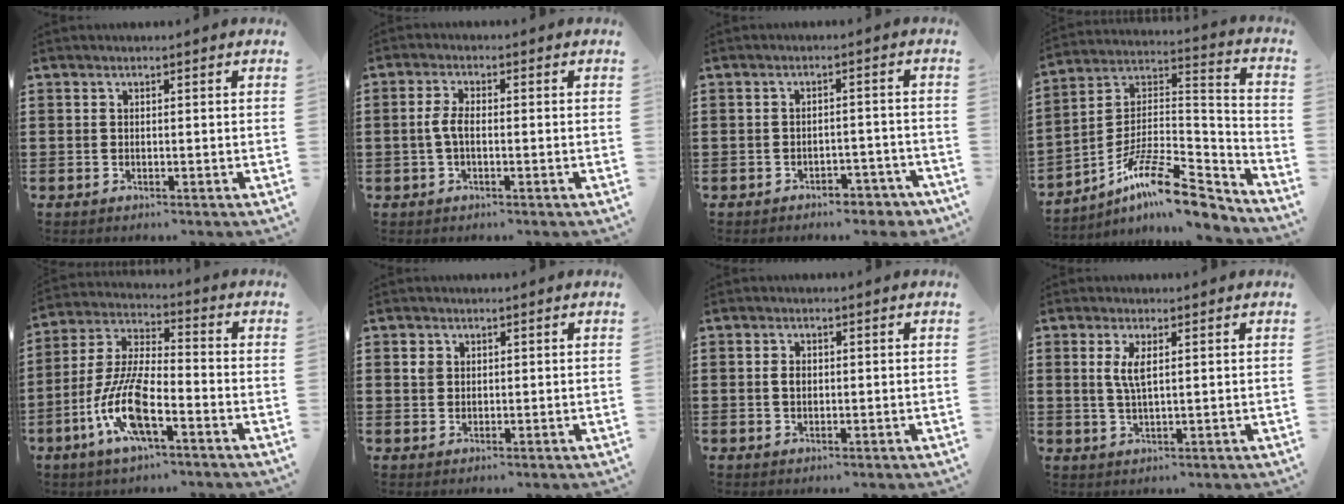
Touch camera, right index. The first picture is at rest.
{"total": 3.2, "force": [-0.5, 1.3, 2.9], "torque": [-0.076, -0.005, -0.016]}
{"total": 3.0, "force": [-2.8, 0.8, 0.5], "torque": [-0.012, 0.005, -0.058]}
{"total": 13.3, "force": [-9.7, 3.2, 8.5], "torque": [-0.152, 0.025, -0.182]}
{"total": 11.0, "force": [-4.8, 3.5, 9.3], "torque": [-0.219, -0.007, -0.096]}
{"total": 1.7, "force": [0.8, 1.4, 0.6], "torque": [-0.014, 0.007, 0.015]}
{"total": 1.7, "force": [0.1, 1.1, 1.3], "torque": [-0.028, 0.007, 0.001]}
{"total": 3.4, "force": [1.0, 0.9, 3.1], "torque": [-0.065, 0.004, 0.016]}